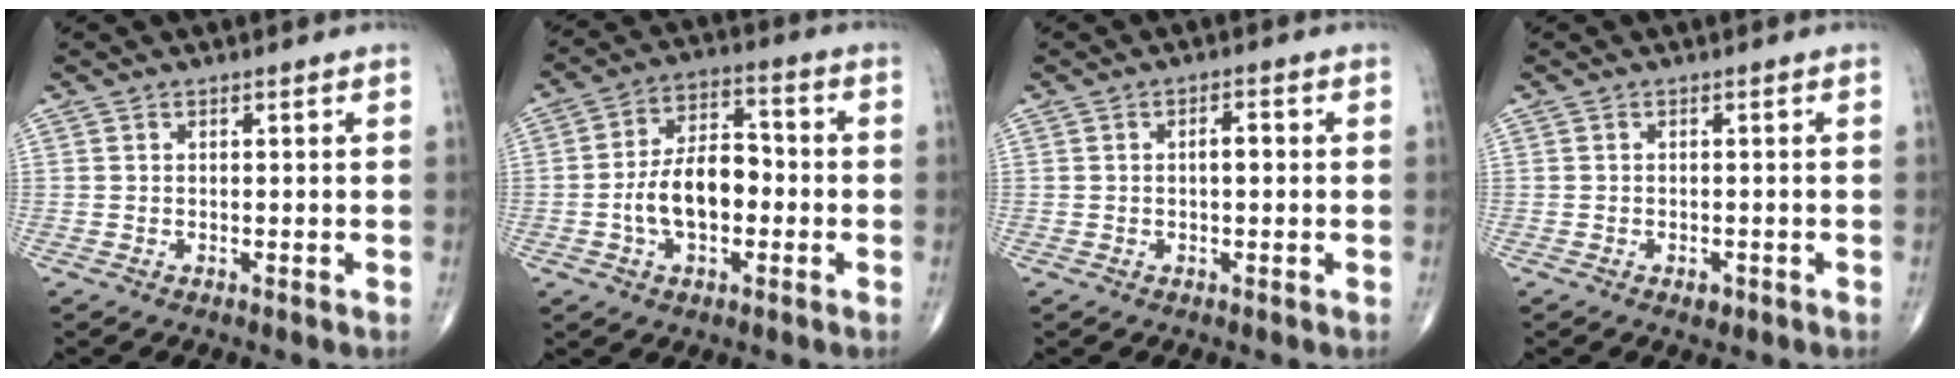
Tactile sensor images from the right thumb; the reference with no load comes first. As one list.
[{"total": 11.5, "force": [-2.1, 6.6, 9.1], "torque": [-0.141, 0.034, -0.045]}, {"total": 2.4, "force": [0.0, 1.1, 2.2], "torque": [-0.026, 0.006, -0.005]}, {"total": 1.4, "force": [-0.8, 0.8, 0.8], "torque": [-0.008, 0.001, -0.011]}]